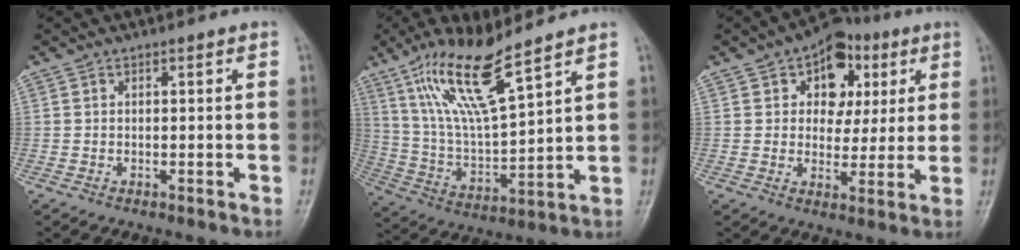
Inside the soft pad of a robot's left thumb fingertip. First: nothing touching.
{"total": 15.3, "force": [10.1, 3.0, 11.1], "torque": [-0.210, -0.050, 0.210]}
{"total": 11.9, "force": [4.3, 8.6, 6.9], "torque": [-0.044, -0.004, 0.060]}